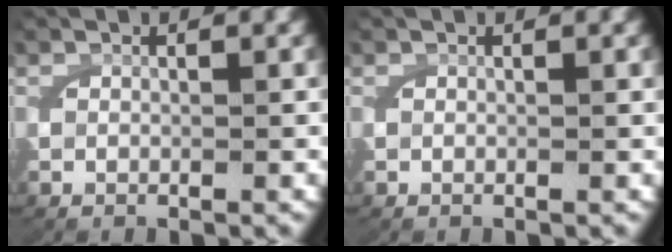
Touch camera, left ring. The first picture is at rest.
{"total": 0.0}